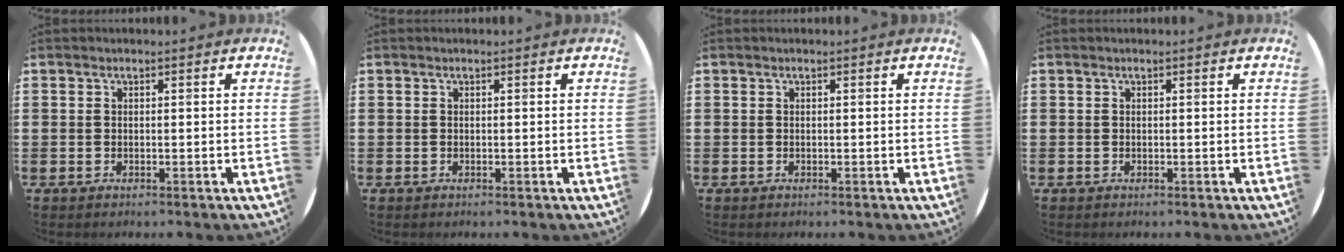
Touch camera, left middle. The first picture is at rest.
{"total": 0.0}
{"total": 0.0}
{"total": 0.0}